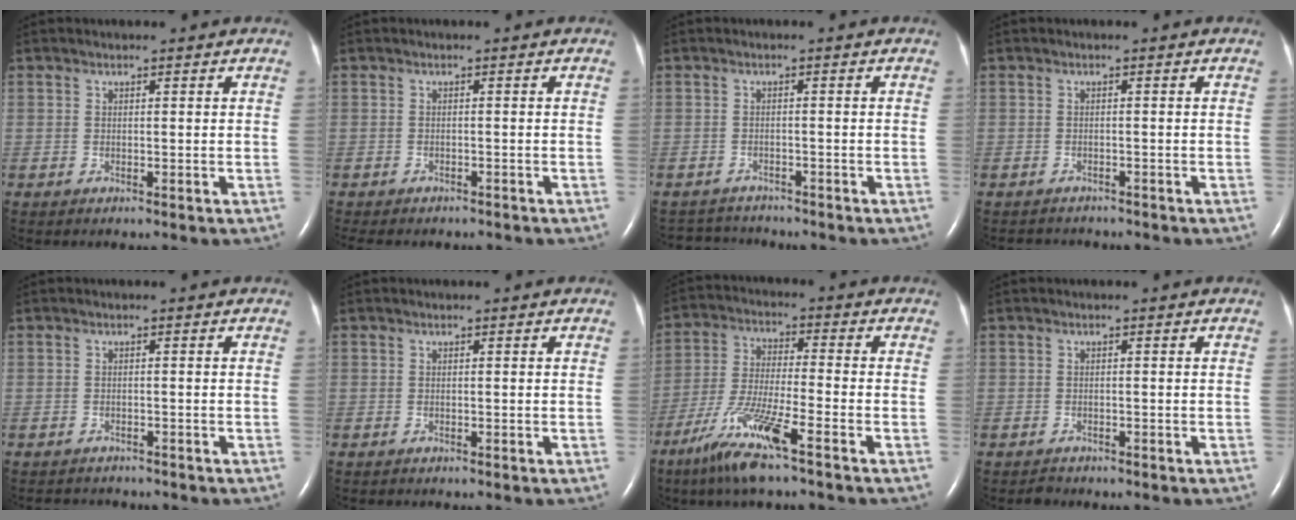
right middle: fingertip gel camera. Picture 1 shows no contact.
{"total": 7.8, "force": [-6.6, 2.7, 2.9], "torque": [-0.045, -0.001, -0.079]}
{"total": 3.9, "force": [-3.8, 0.6, -0.4], "torque": [0.000, -0.008, -0.058]}
{"total": 3.4, "force": [-3.2, 1.0, 0.4], "torque": [-0.006, -0.006, -0.042]}
{"total": 3.6, "force": [-3.4, 1.1, 0.4], "torque": [-0.006, -0.006, -0.045]}
{"total": 0.0}
{"total": 10.8, "force": [-6.8, 0.2, 8.4], "torque": [-0.179, -0.027, -0.133]}
{"total": 0.9, "force": [-0.8, 0.3, -0.2], "torque": [0.000, -0.003, -0.015]}